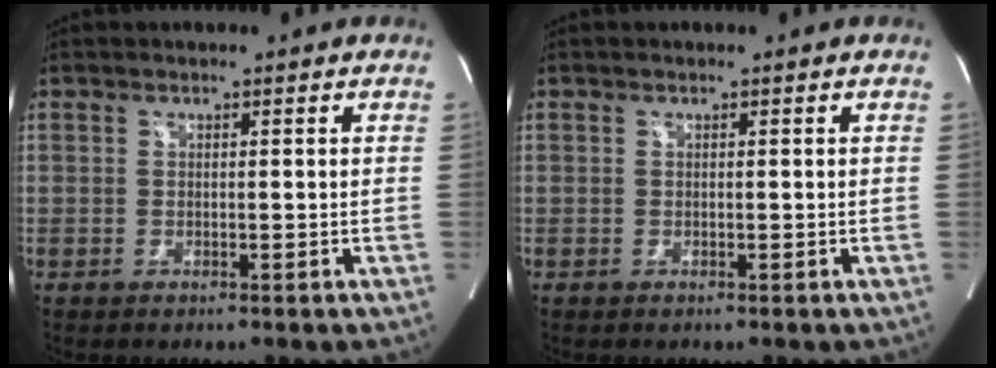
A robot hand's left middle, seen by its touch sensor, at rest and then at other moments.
{"total": 0.0}